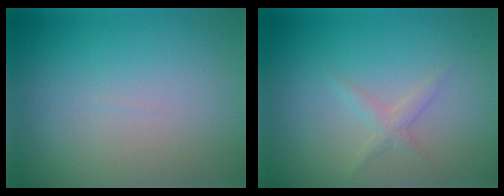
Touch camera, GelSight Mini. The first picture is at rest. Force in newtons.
{"total": 1.3, "press": 1.3, "slide": 0.1}